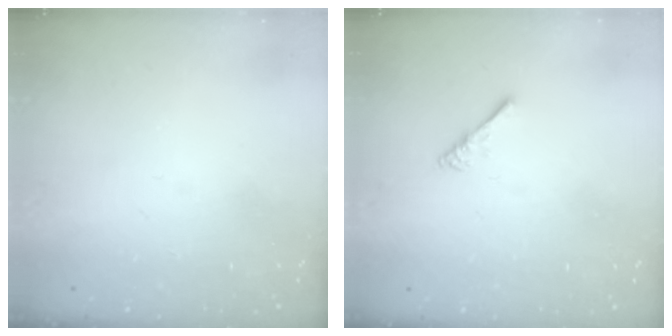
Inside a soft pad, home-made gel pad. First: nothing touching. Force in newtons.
{"total": 2.4, "press": 2.4, "slide": 0.4}